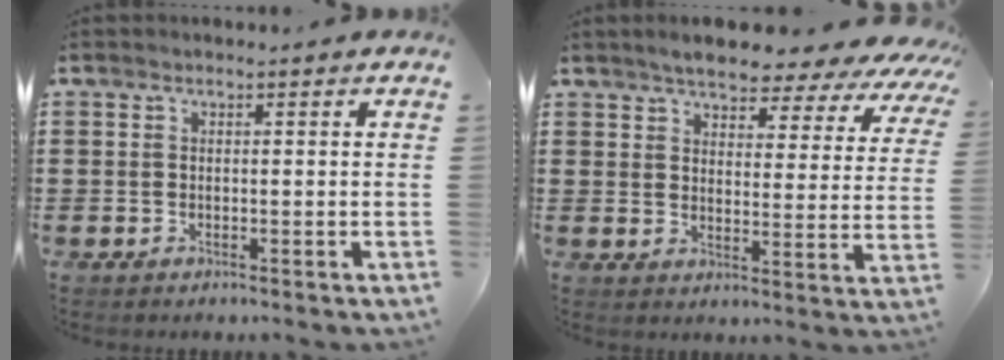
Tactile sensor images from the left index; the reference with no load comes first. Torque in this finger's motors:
{"motor_torque": [2.14, 0.00, 0.26, 0.01]}